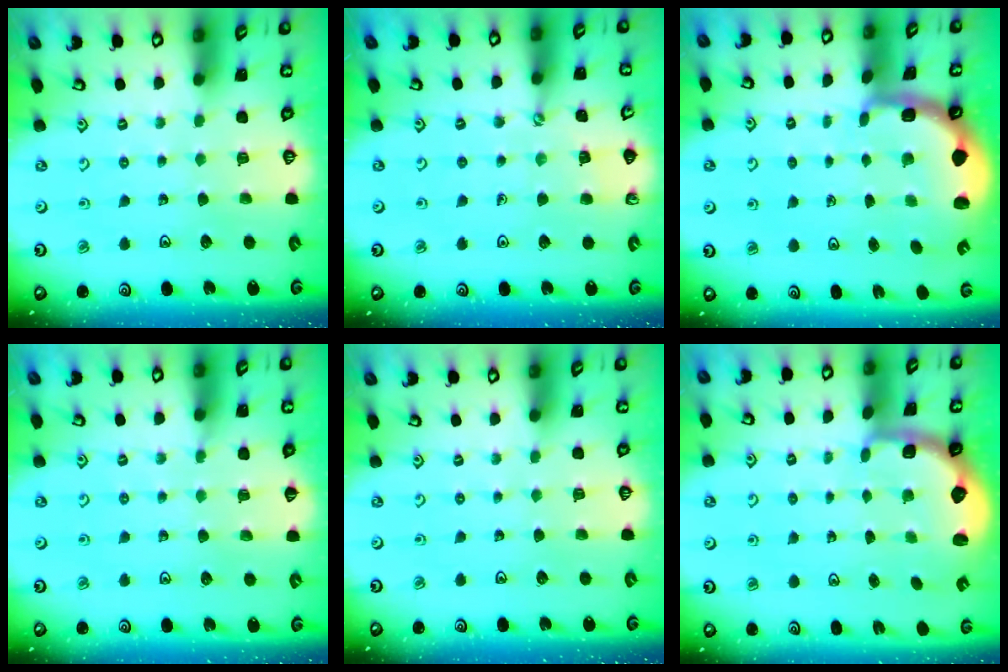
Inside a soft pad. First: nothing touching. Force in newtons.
{"total": 2.1, "press": 2.1, "slide": 0.4}
{"total": 2.1, "press": 1.9, "slide": 0.8}
{"total": 3.5, "press": 3.5, "slide": 0.4}
{"total": 0.0}
{"total": 2.8, "press": 1.7, "slide": 2.2}